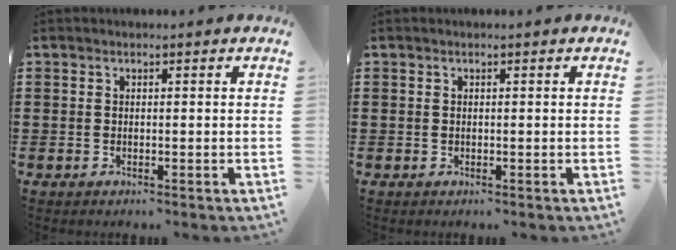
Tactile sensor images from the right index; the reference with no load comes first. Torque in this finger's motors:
{"motor_torque": [2.14, 0.00, 0.03, 0.02]}